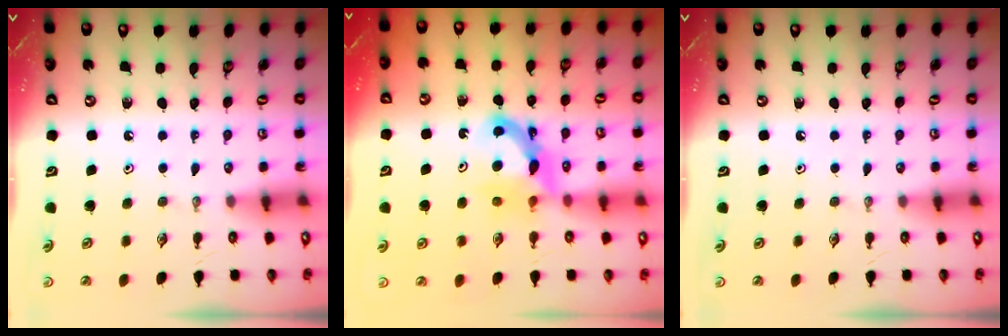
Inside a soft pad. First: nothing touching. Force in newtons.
{"total": 7.5, "press": 7.5, "slide": 0.4}
{"total": 0.0}